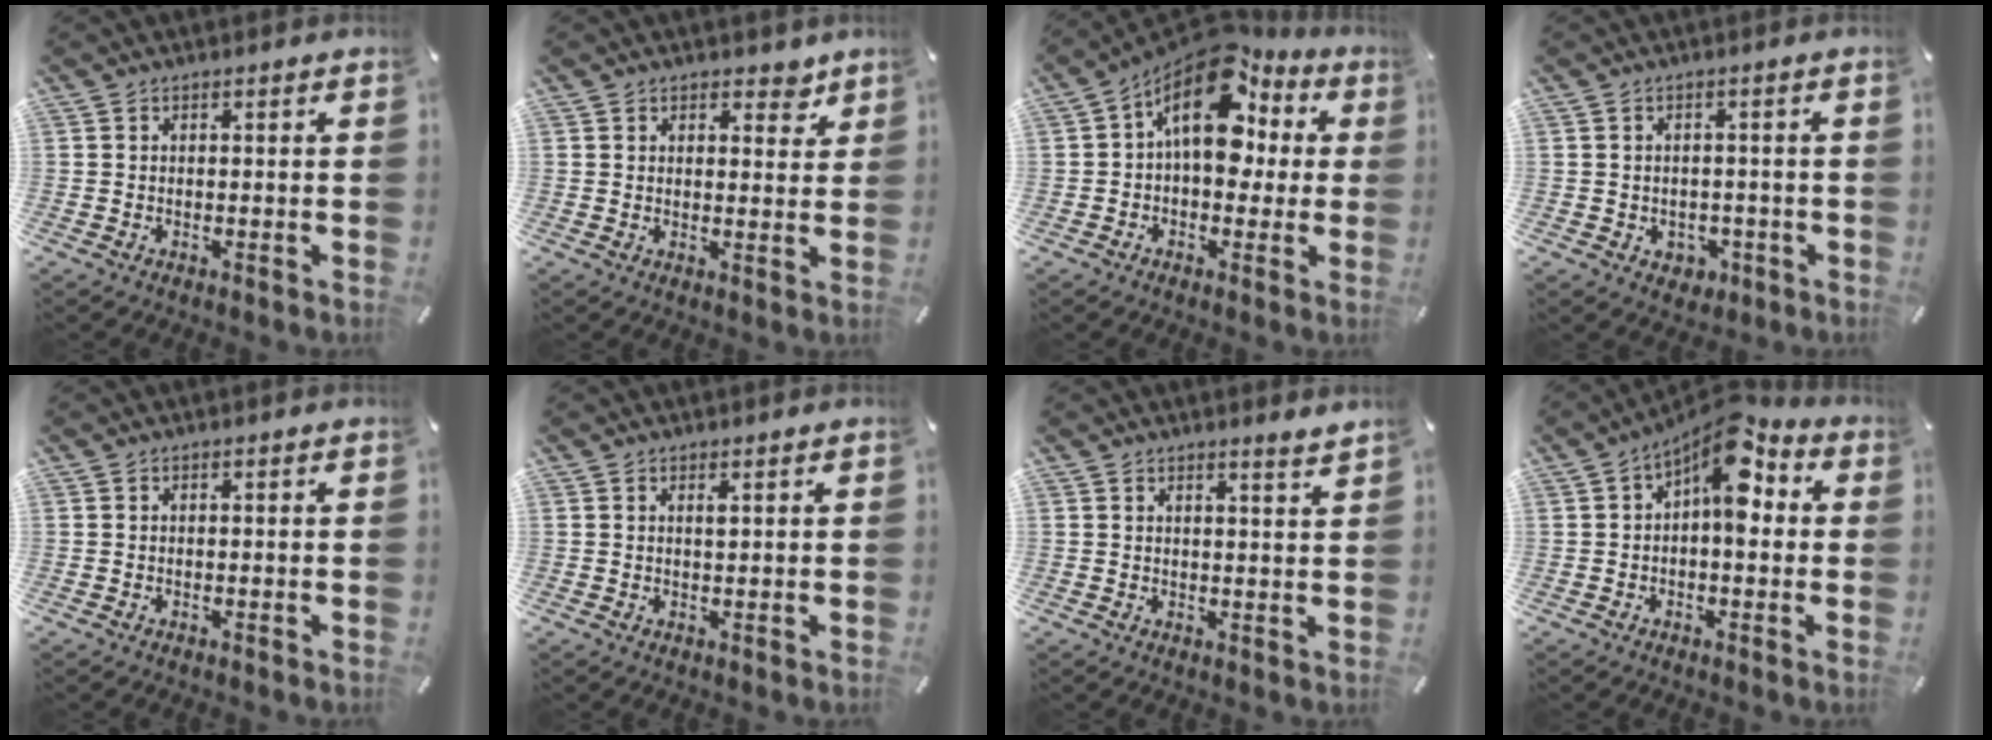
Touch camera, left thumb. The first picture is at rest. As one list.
[{"total": 4.1, "force": [2.8, 2.7, 1.2], "torque": [0.005, -0.014, 0.042]}, {"total": 17.0, "force": [5.4, 10.4, 12.3], "torque": [-0.188, -0.034, 0.089]}, {"total": 3.2, "force": [-0.8, 2.9, 1.2], "torque": [-0.012, 0.002, -0.016]}, {"total": 0.0}, {"total": 0.9, "force": [0.5, 0.2, 0.7], "torque": [-0.017, 0.000, 0.008]}, {"total": 2.6, "force": [2.4, -0.5, 0.8], "torque": [-0.012, -0.022, 0.041]}, {"total": 11.0, "force": [3.8, 5.4, 8.8], "torque": [-0.124, -0.030, 0.061]}]